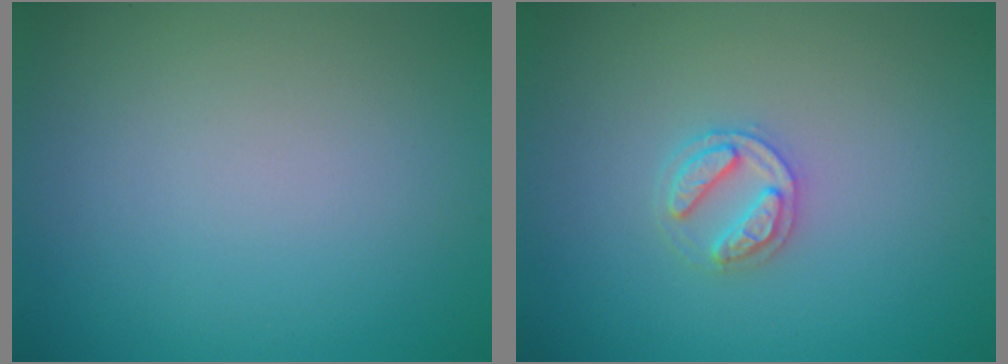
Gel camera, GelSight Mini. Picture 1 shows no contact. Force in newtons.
{"total": 2.4, "press": 2.4, "slide": 0.4}